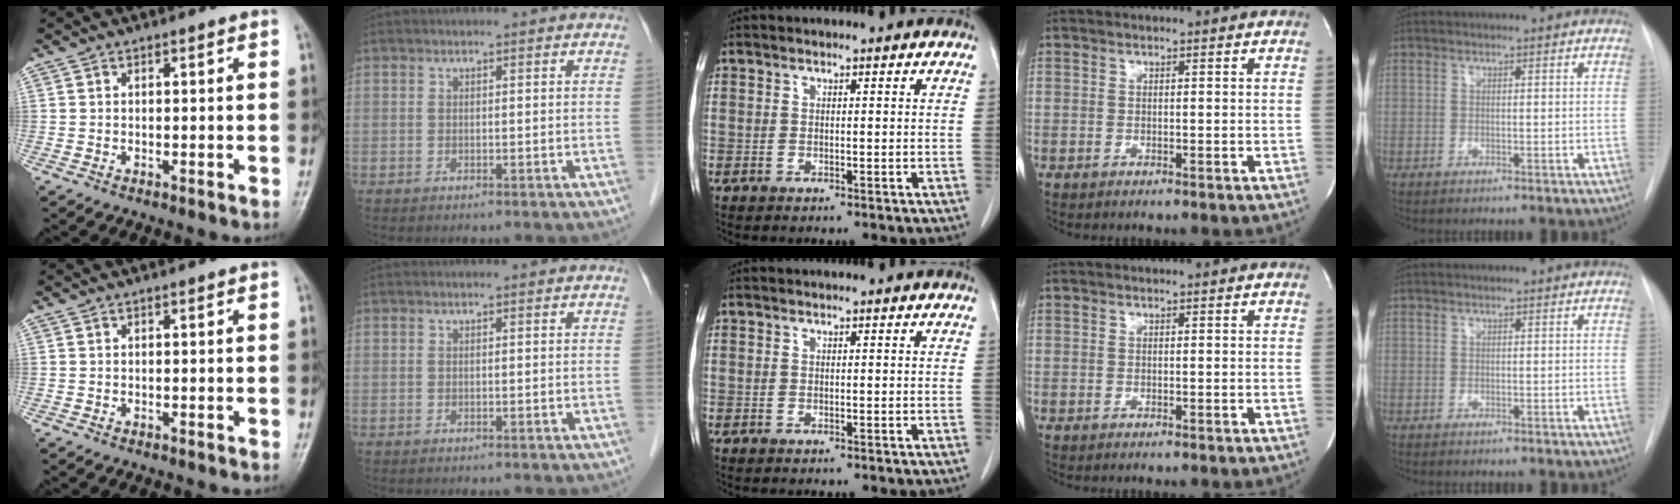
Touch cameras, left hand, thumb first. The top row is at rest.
{}